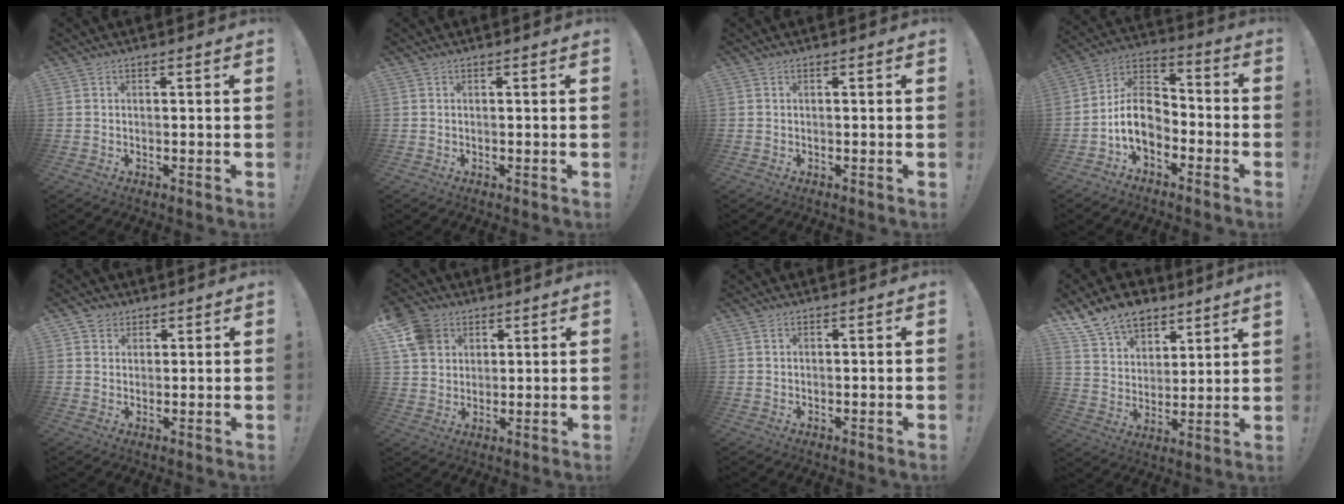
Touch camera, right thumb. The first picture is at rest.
{"total": 0.0}
{"total": 0.0}
{"total": 12.0, "force": [-4.3, 8.2, 7.7], "torque": [-0.140, 0.023, -0.071]}
{"total": 3.1, "force": [1.8, 2.5, 0.4], "torque": [-0.005, -0.006, 0.032]}
{"total": 10.3, "force": [4.6, 8.3, 3.9], "torque": [-0.067, -0.023, 0.093]}
{"total": 0.8, "force": [0.5, 0.6, 0.3], "torque": [-0.001, -0.002, 0.009]}
{"total": 12.4, "force": [10.2, 6.2, 3.5], "torque": [-0.077, -0.068, 0.196]}